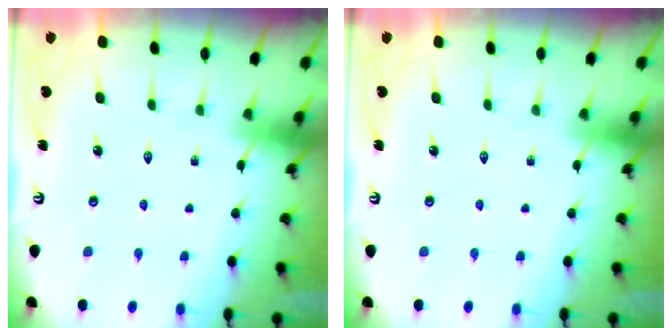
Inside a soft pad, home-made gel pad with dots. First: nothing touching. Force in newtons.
{"total": 0.0}